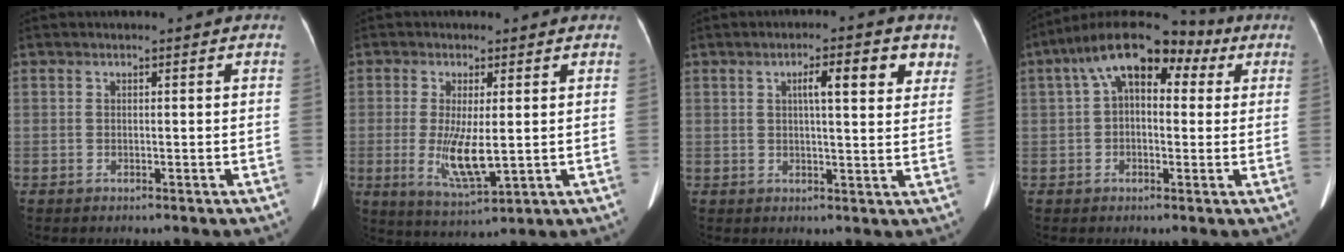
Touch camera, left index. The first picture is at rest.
{"total": 6.6, "force": [-0.5, 1.5, 6.4], "torque": [-0.132, -0.018, -0.006]}
{"total": 6.5, "force": [3.1, 1.3, 5.6], "torque": [-0.078, 0.012, 0.039]}
{"total": 12.4, "force": [4.9, 6.2, 9.6], "torque": [-0.152, 0.070, 0.074]}